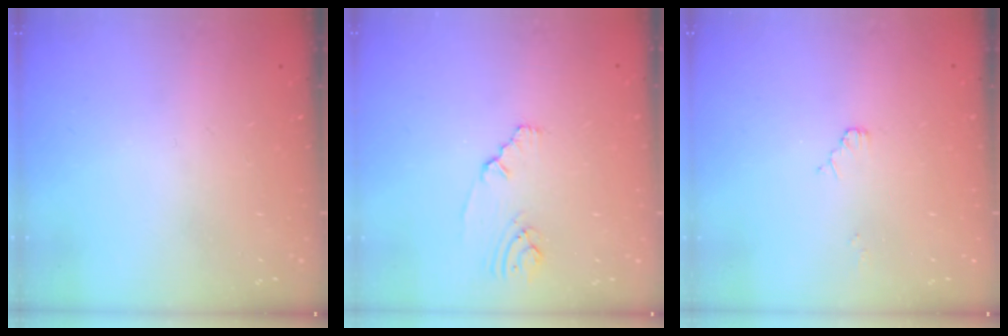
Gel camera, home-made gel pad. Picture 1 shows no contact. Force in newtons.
{"total": 2.7, "press": 2.6, "slide": 0.4}
{"total": 2.0, "press": 1.9, "slide": 0.3}